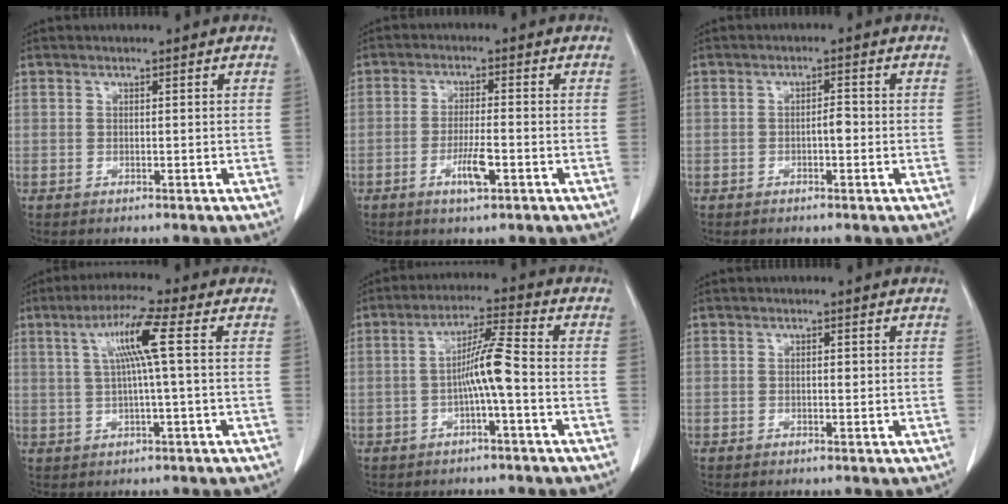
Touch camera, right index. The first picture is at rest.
{"total": 4.8, "force": [-2.1, 0.6, 4.2], "torque": [-0.081, -0.004, -0.038]}
{"total": 1.8, "force": [-0.5, 0.5, 1.7], "torque": [-0.024, 0.004, -0.010]}
{"total": 7.1, "force": [1.6, -0.8, 6.9], "torque": [-0.129, 0.015, 0.033]}
{"total": 6.4, "force": [-1.5, -0.3, 6.2], "torque": [-0.116, 0.013, -0.028]}
{"total": 0.7, "force": [0.0, 0.3, 0.6], "torque": [-0.011, 0.001, -0.001]}